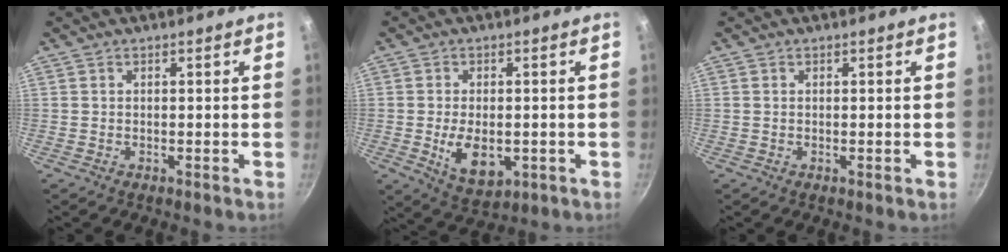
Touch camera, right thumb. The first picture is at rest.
{"total": 8.0, "force": [-1.5, 4.6, 6.3], "torque": [-0.095, -0.008, -0.012]}
{"total": 0.0}